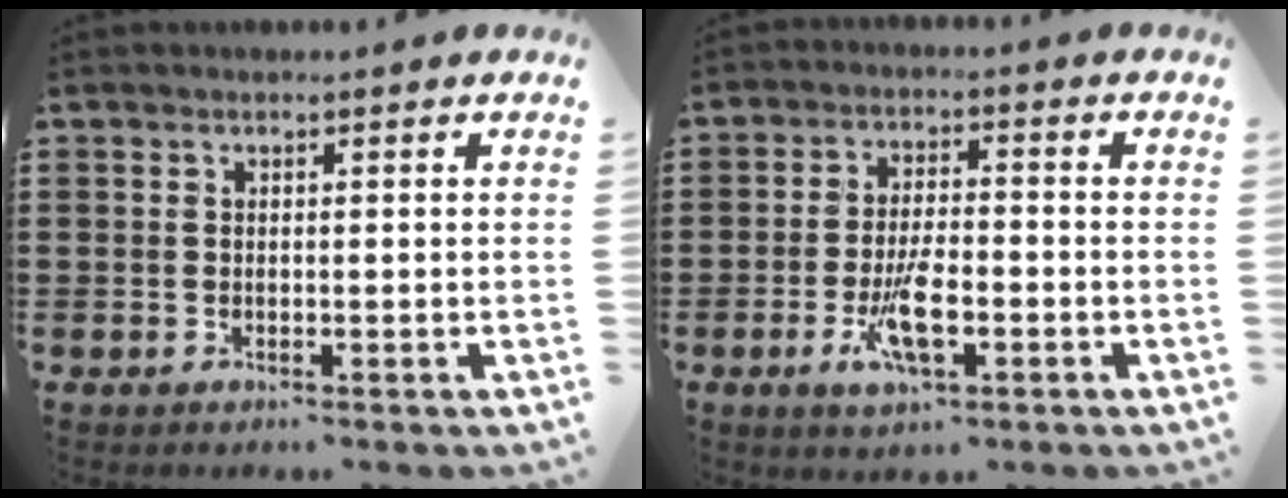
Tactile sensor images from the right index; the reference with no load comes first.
{"total": 7.3, "force": [-2.7, 2.4, 6.3], "torque": [-0.134, -0.012, -0.050]}